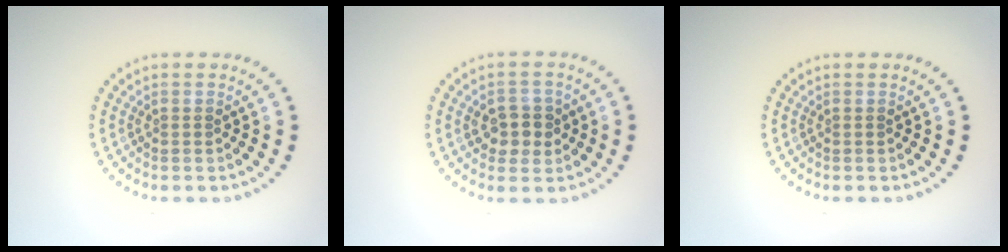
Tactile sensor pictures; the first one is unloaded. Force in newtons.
{"total": 2.8, "press": 2.8, "slide": 0.4}
{"total": 0.0}